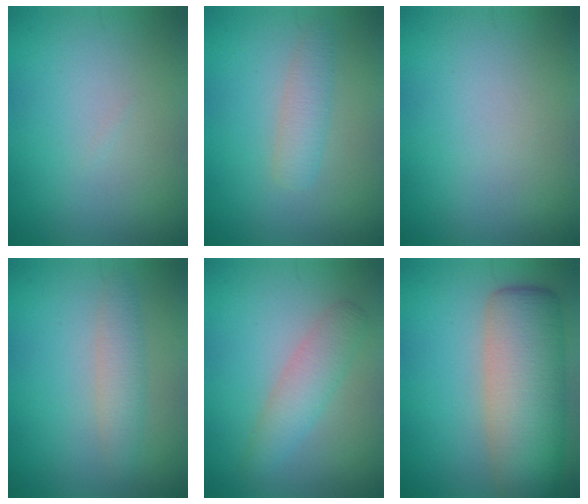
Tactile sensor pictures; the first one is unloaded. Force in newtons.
{"total": 2.2, "press": 2.2, "slide": 0.1}
{"total": 0.0}
{"total": 2.2, "press": 2.2, "slide": 0.1}
{"total": 2.9, "press": 2.9, "slide": 0.1}
{"total": 9.4, "press": 9.3, "slide": 0.5}